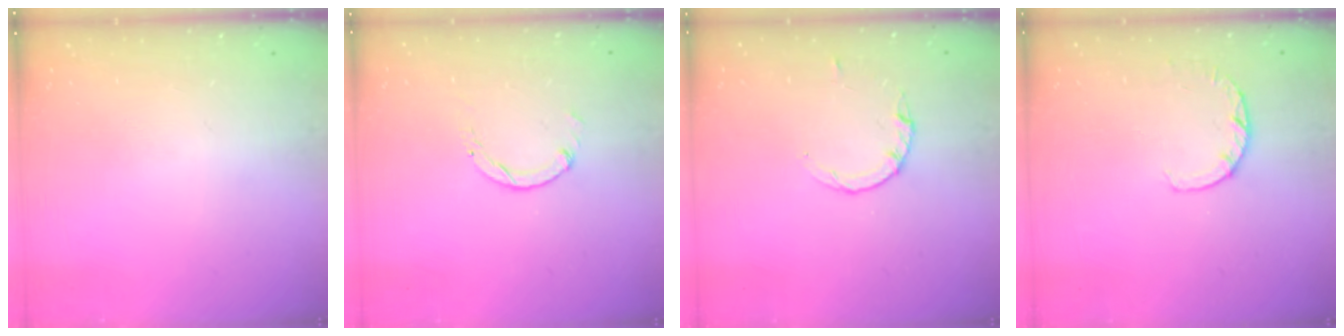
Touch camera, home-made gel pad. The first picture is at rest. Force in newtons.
{"total": 0.0}
{"total": 2.8, "press": 2.8, "slide": 0.4}
{"total": 3.0, "press": 2.9, "slide": 0.4}